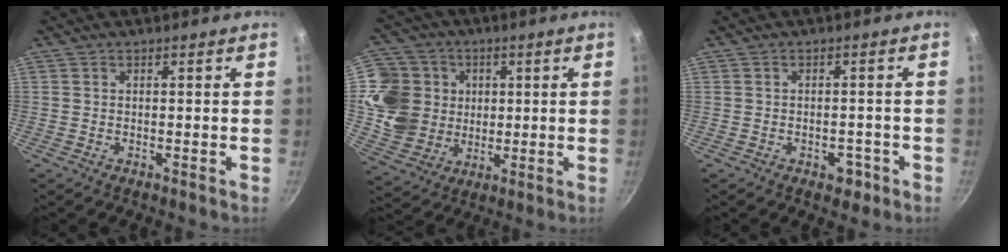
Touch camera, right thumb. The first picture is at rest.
{"total": 16.2, "force": [1.2, 14.3, 7.4], "torque": [-0.130, 0.011, 0.032]}
{"total": 3.1, "force": [-1.6, 2.0, 1.7], "torque": [-0.005, 0.013, -0.018]}